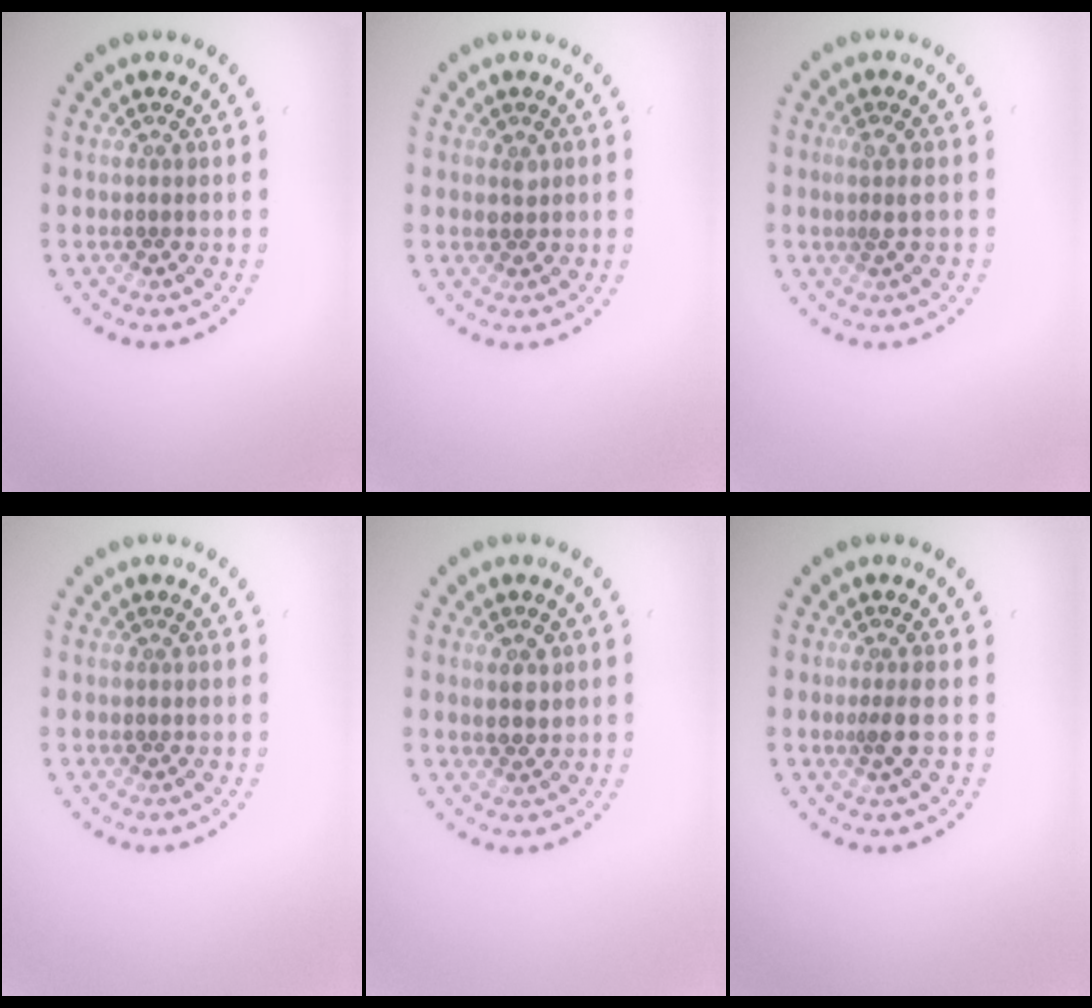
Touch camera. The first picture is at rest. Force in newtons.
{"total": 1.0, "press": 1.0, "slide": 0.2}
{"total": 1.4, "press": 1.0, "slide": 0.9}
{"total": 0.0}
{"total": 1.9, "press": 1.8, "slide": 0.6}
{"total": 1.5, "press": 1.1, "slide": 1.0}